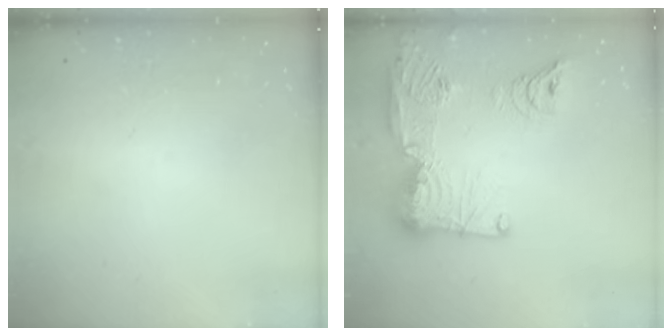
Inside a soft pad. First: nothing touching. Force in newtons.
{"total": 27.4, "press": 26.4, "slide": 7.2}